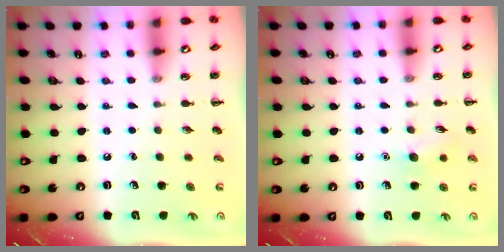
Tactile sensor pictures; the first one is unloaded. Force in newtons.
{"total": 7.2, "press": 7.0, "slide": 1.9}